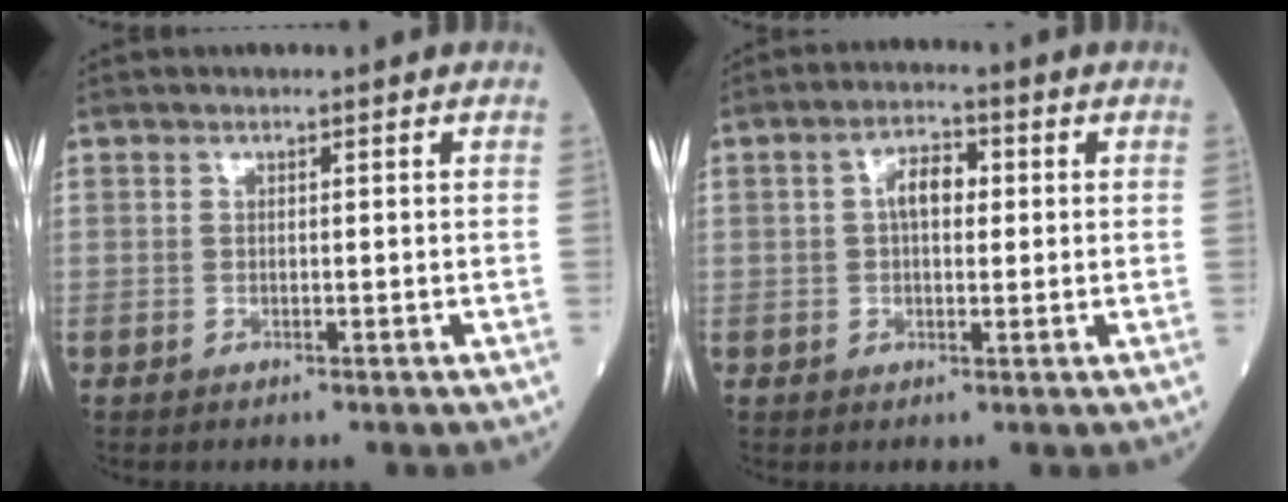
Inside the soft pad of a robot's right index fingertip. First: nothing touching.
{"total": 4.5, "force": [0.7, 2.2, 3.9], "torque": [-0.073, 0.013, 0.010]}